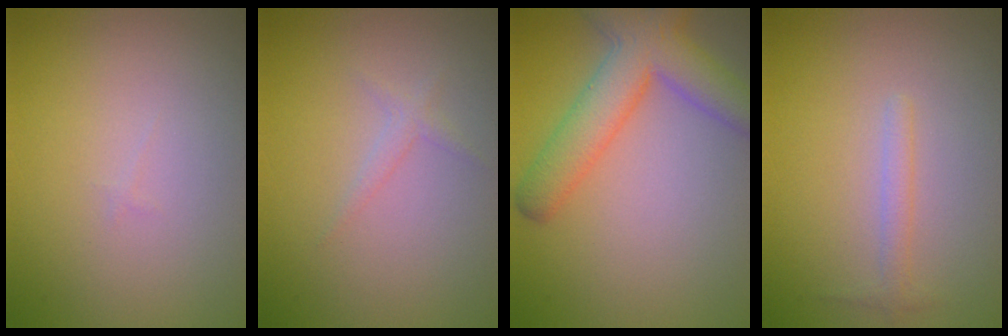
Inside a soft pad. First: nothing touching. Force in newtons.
{"total": 0.9, "press": 0.9, "slide": 0.1}
{"total": 6.2, "press": 6.1, "slide": 0.4}
{"total": 1.1, "press": 1.1, "slide": 0.0}